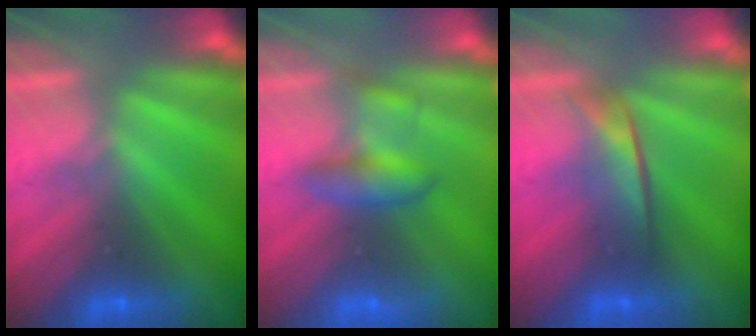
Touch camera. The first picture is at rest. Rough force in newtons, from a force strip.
{"total": 2.1}
{"total": 2.1}